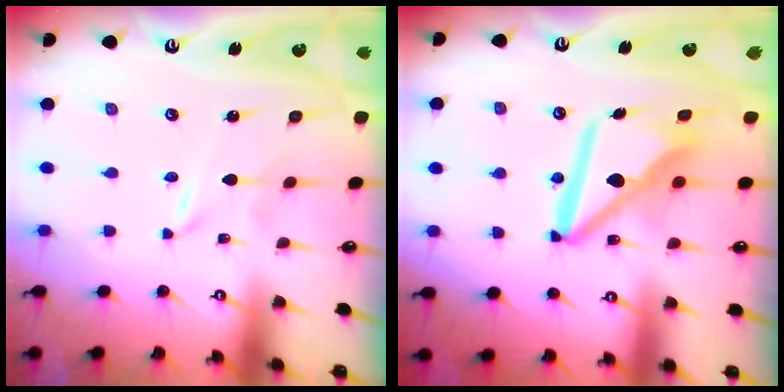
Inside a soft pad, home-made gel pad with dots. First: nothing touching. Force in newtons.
{"total": 13.0, "press": 12.9, "slide": 1.6}